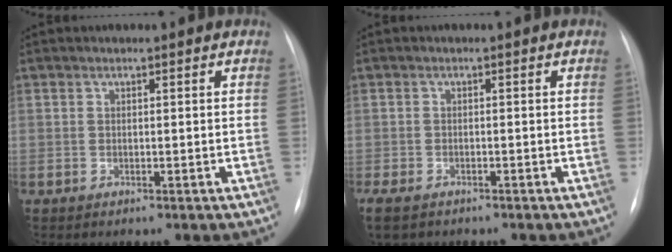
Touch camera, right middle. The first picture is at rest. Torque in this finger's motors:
{"motor_torque": [0.40, -0.46, 0.36, 0.13]}